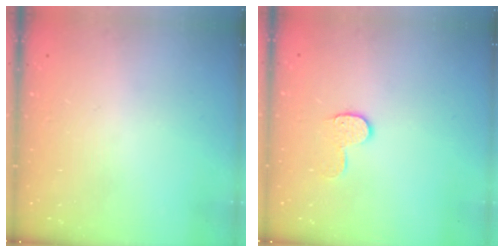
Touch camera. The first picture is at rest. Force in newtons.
{"total": 6.9, "press": 6.9, "slide": 0.1}